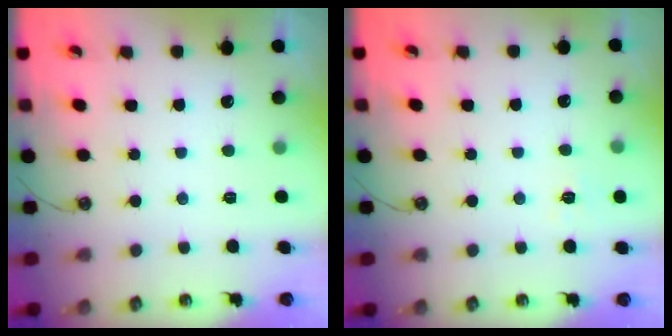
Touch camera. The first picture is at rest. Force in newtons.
{"total": 6.0, "press": 6.0, "slide": 0.7}